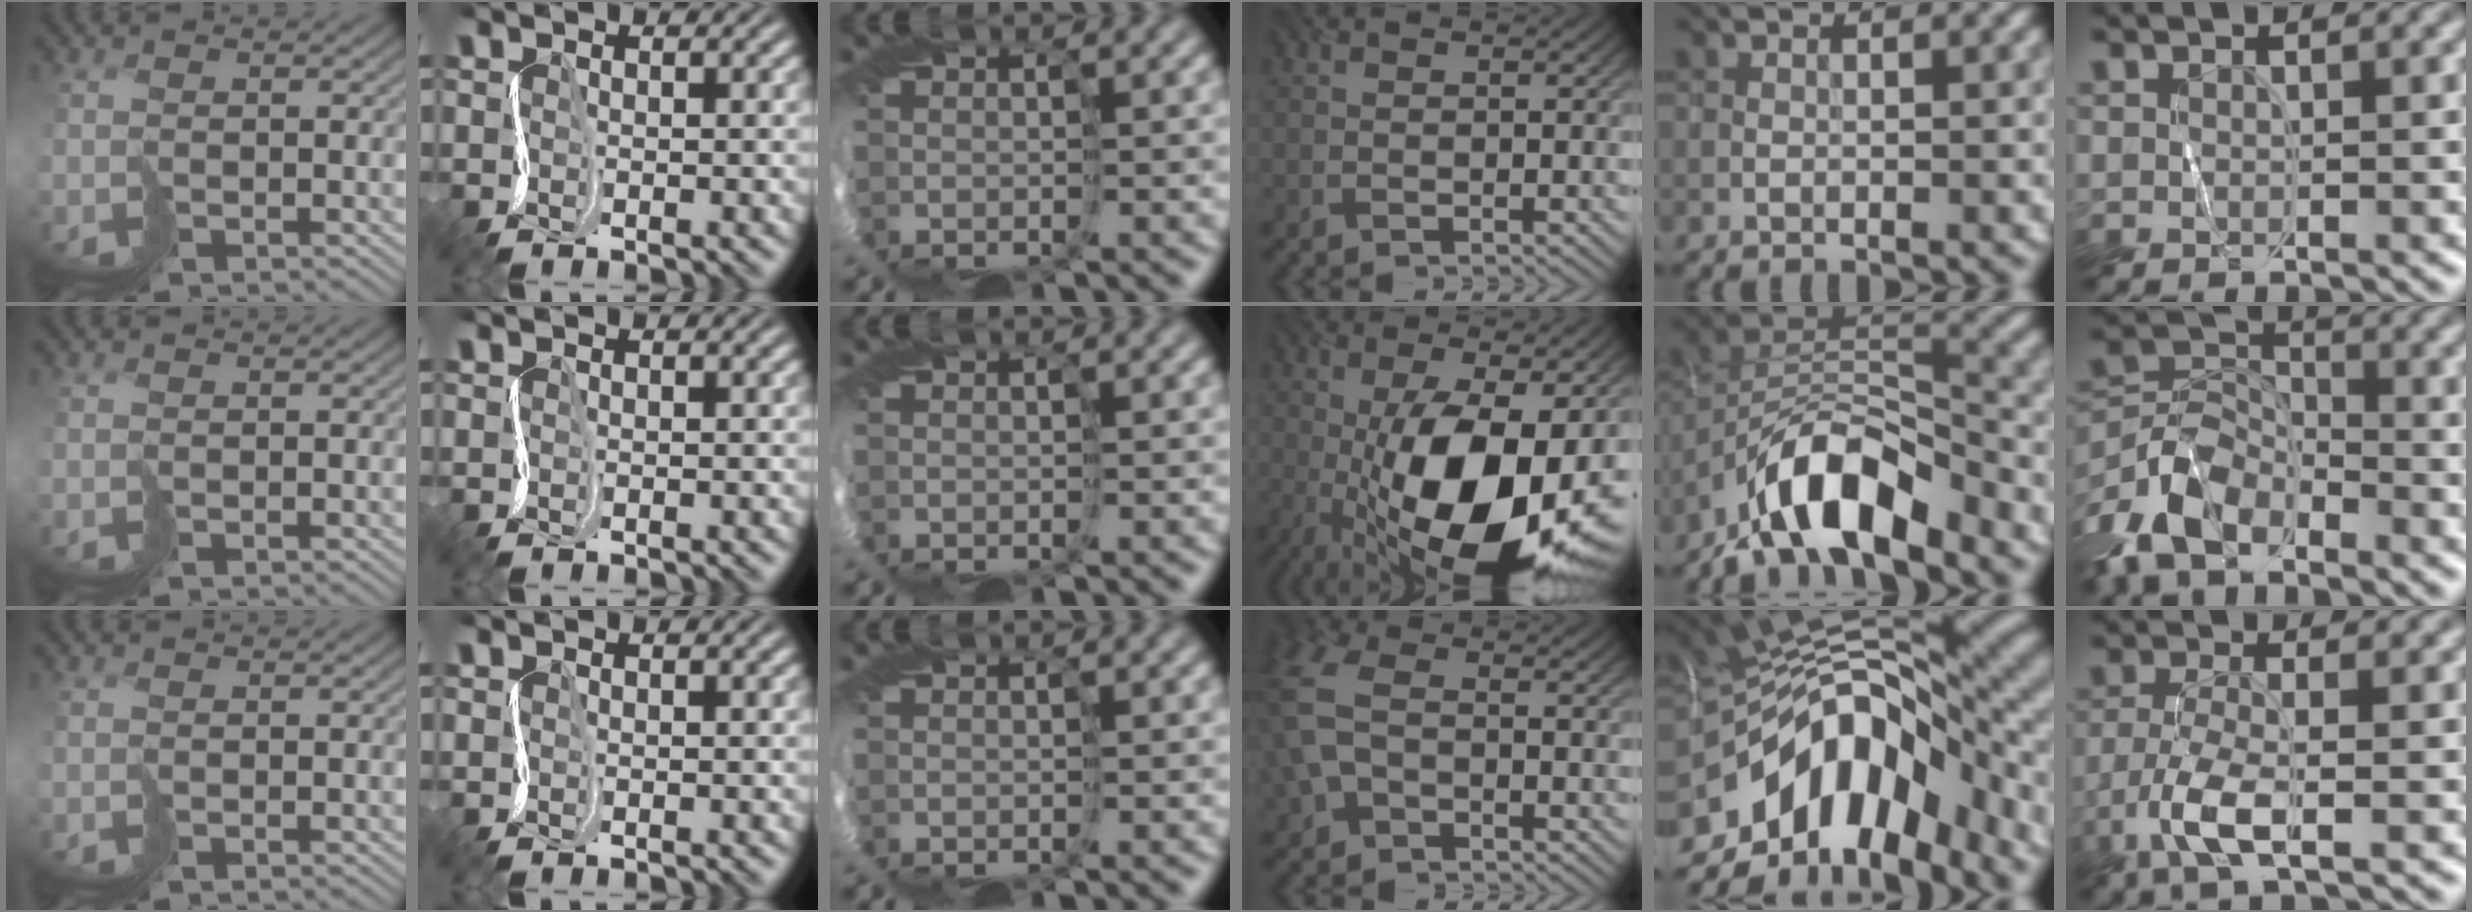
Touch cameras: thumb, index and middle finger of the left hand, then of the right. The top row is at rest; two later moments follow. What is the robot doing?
{"motion": "cut", "object": "wrapping paper"}